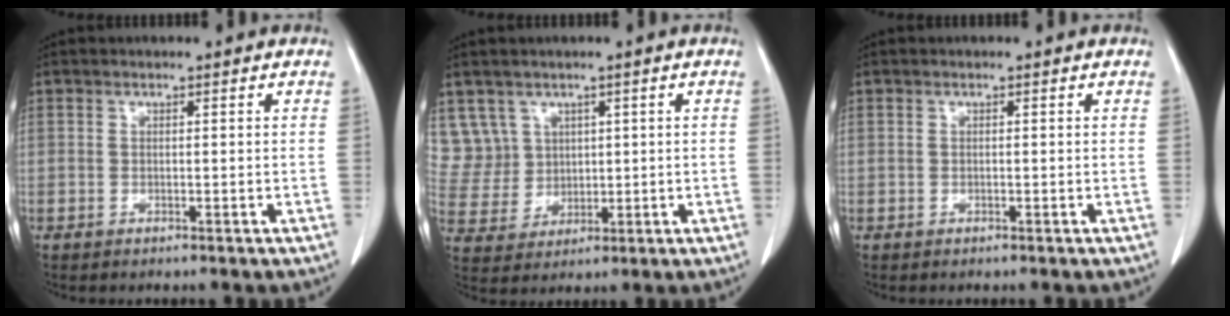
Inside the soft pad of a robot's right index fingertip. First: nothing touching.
{"total": 7.3, "force": [3.6, 6.3, -0.2], "torque": [-0.001, 0.022, 0.087]}
{"total": 0.0}